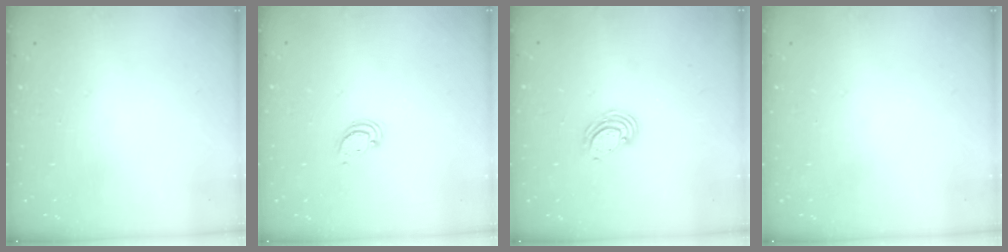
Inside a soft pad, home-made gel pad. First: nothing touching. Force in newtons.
{"total": 2.6, "press": 2.6, "slide": 0.2}
{"total": 5.5, "press": 5.5, "slide": 0.2}
{"total": 0.0}